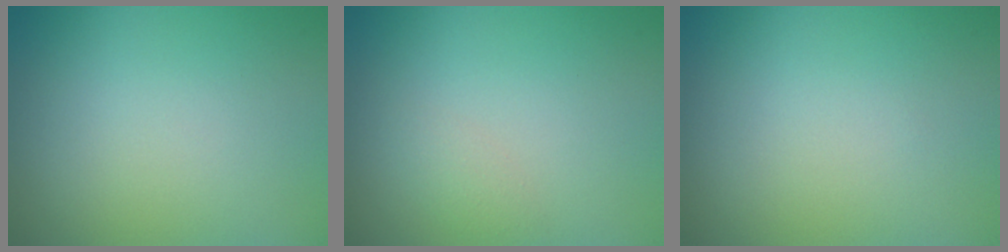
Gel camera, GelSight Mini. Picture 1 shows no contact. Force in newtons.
{"total": 1.0, "press": 1.0, "slide": 0.1}
{"total": 0.0}